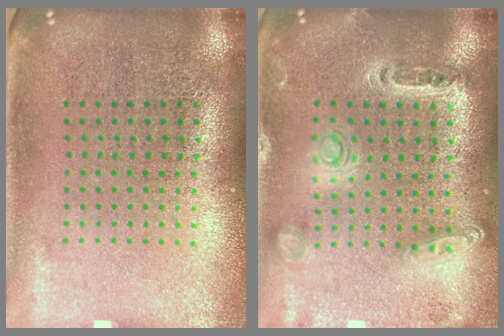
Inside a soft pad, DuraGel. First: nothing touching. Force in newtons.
{"total": 1.4, "press": 1.4, "slide": 0.3}